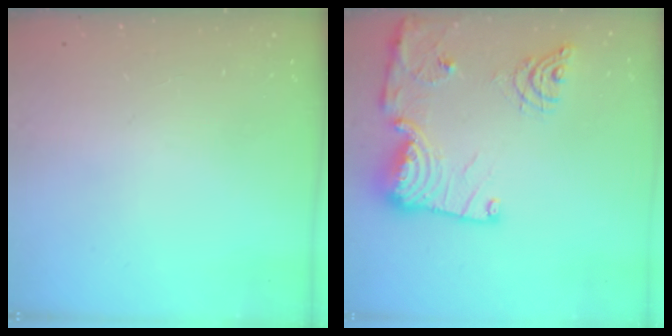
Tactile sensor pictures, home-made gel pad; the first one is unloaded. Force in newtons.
{"total": 19.2, "press": 19.2, "slide": 1.7}